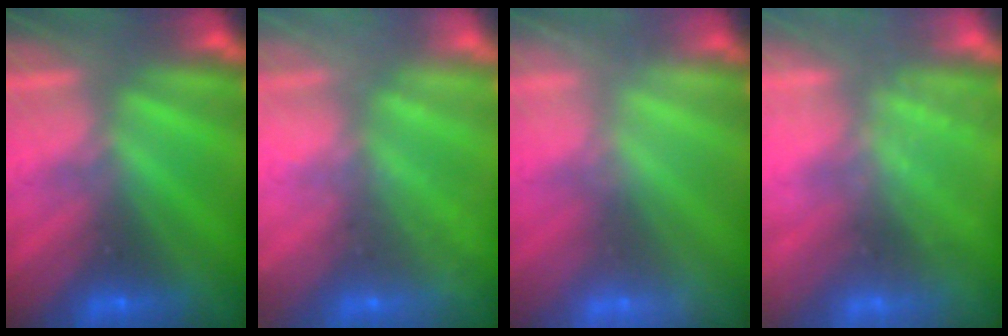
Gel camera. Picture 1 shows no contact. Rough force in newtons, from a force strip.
{"total": 2.4}
{"total": 2.5}
{"total": 2.2}